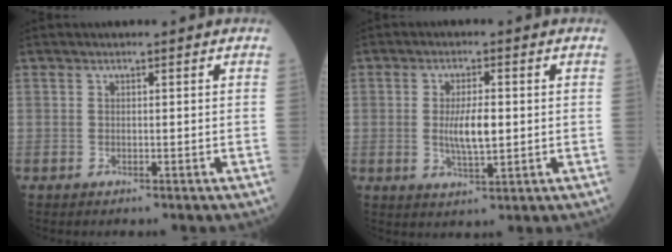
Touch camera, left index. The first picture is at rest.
{"total": 5.2, "force": [0.0, 1.4, 5.0], "torque": [-0.093, -0.005, 0.002]}